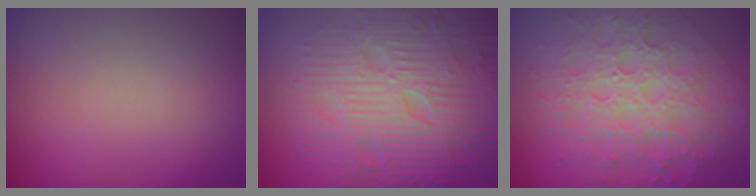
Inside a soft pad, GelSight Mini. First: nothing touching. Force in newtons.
{"total": 9.4, "press": 6.8, "slide": 6.5}
{"total": 8.0, "press": 5.8, "slide": 5.5}